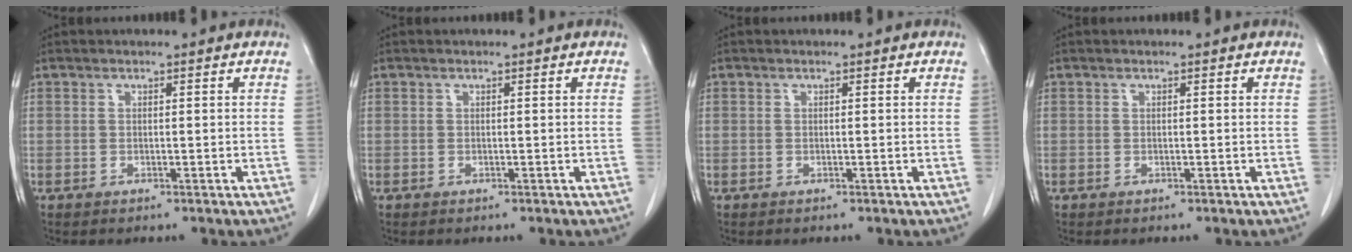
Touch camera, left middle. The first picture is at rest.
{"total": 0.0}
{"total": 0.0}
{"total": 0.0}